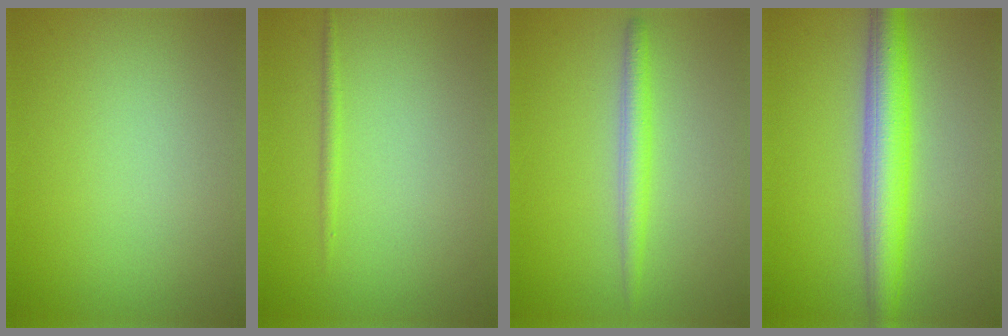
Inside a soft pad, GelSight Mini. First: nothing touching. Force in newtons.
{"total": 0.8, "press": 0.8, "slide": 0.1}
{"total": 2.3, "press": 2.3, "slide": 0.0}
{"total": 5.7, "press": 5.7, "slide": 0.2}